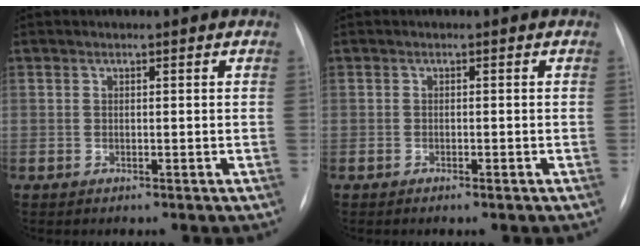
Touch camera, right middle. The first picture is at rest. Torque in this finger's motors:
{"motor_torque": [-0.40, -0.05, -0.03, -0.01]}